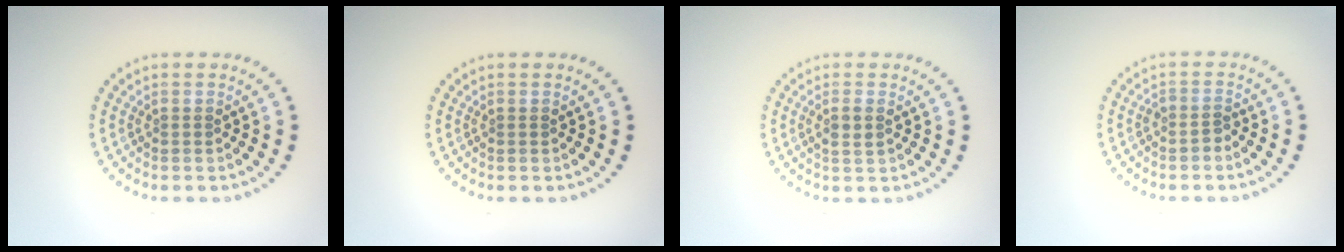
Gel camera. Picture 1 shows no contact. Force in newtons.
{"total": 0.0}
{"total": 1.4, "press": 1.3, "slide": 0.5}
{"total": 1.2, "press": 0.9, "slide": 0.8}